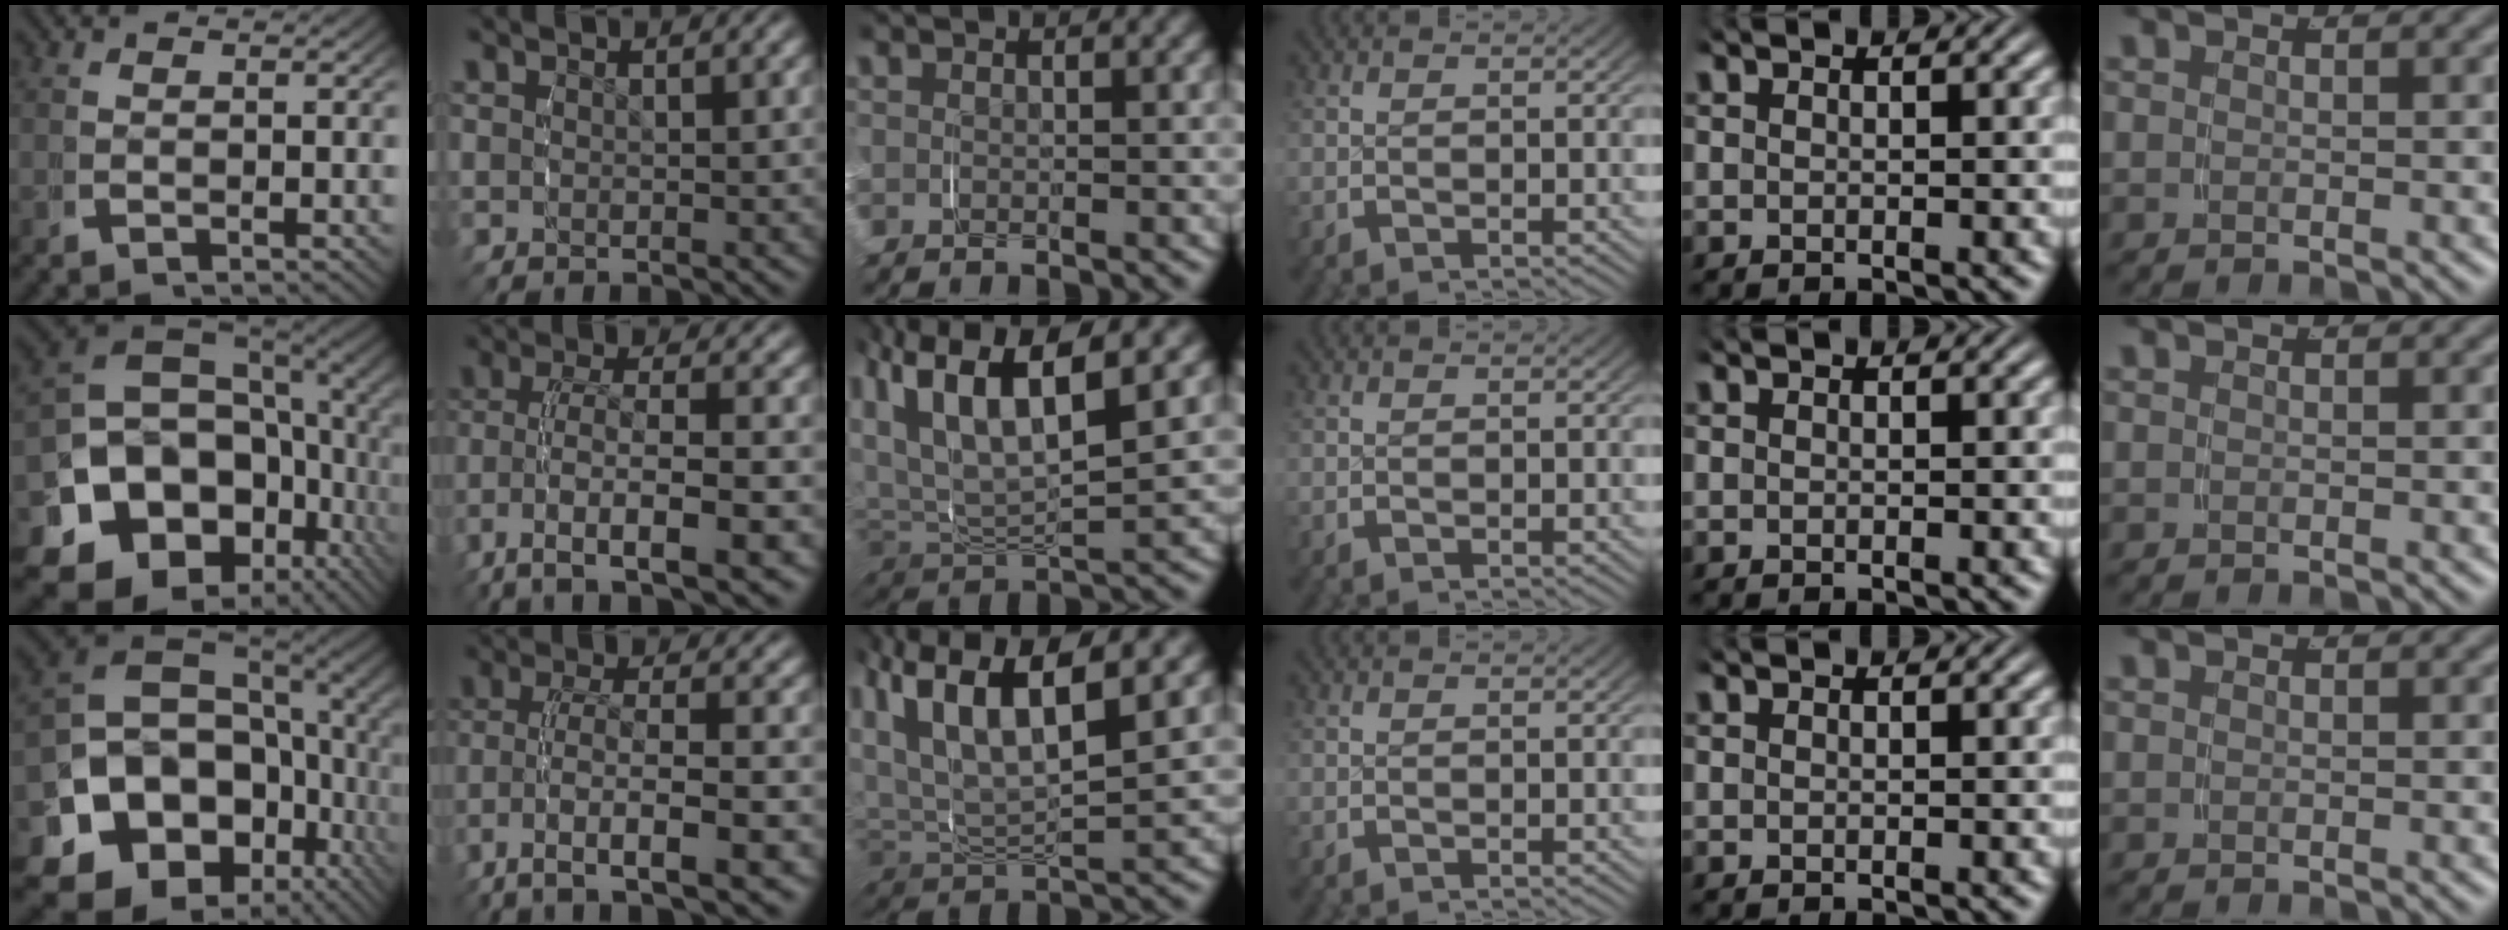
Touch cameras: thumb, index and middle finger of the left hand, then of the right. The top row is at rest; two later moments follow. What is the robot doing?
{"motion": "grasp_and_lifting", "object": "shirt"}